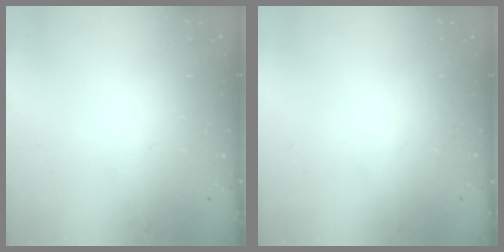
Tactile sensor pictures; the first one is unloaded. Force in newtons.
{"total": 0.0}